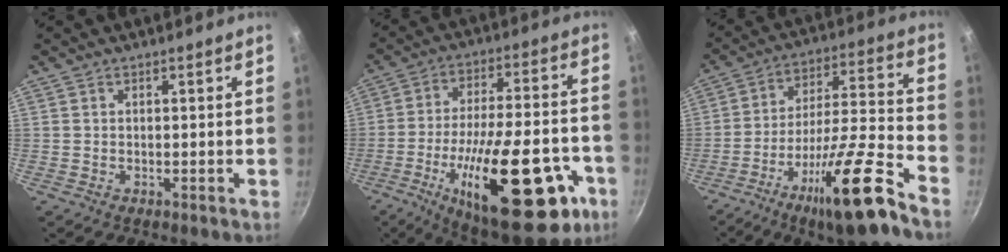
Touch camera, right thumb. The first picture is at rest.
{"total": 31.1, "force": [-11.9, 12.5, 25.9], "torque": [-0.351, 0.034, -0.170]}
{"total": 19.3, "force": [-12.0, 3.0, 14.9], "torque": [-0.229, 0.074, -0.204]}